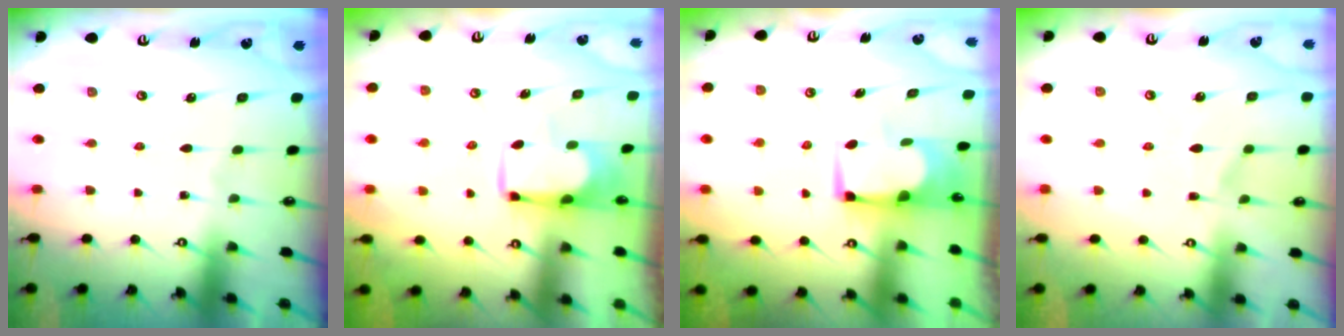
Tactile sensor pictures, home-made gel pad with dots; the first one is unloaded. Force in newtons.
{"total": 3.7, "press": 3.7, "slide": 0.3}
{"total": 5.7, "press": 5.7, "slide": 0.4}
{"total": 1.7, "press": 1.1, "slide": 1.2}